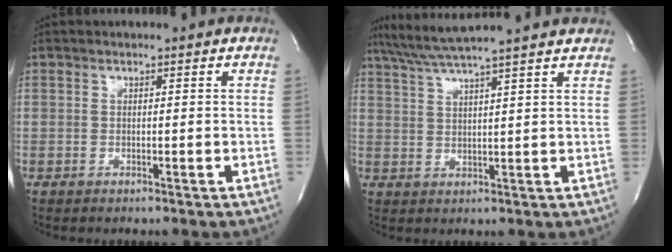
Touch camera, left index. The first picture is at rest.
{"total": 12.6, "force": [10.7, -0.9, 6.6], "torque": [-0.120, 0.030, 0.151]}